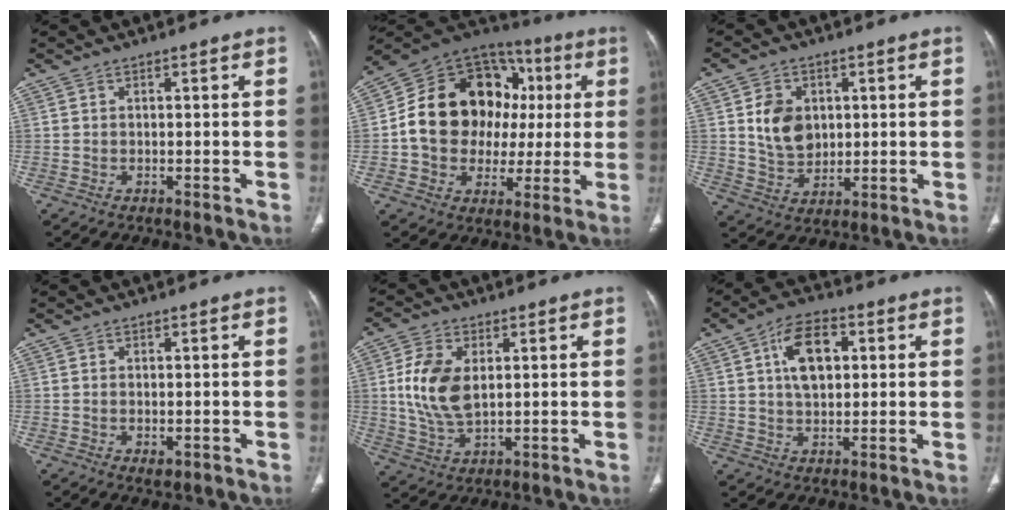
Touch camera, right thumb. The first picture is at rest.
{"total": 23.1, "force": [2.2, 17.9, 14.4], "torque": [-0.192, 0.045, 0.042]}
{"total": 8.8, "force": [1.8, 6.9, 5.1], "torque": [-0.061, -0.014, 0.040]}
{"total": 2.0, "force": [-0.6, 1.2, 1.5], "torque": [-0.024, -0.002, -0.005]}
{"total": 10.5, "force": [1.6, 6.3, 8.2], "torque": [-0.163, -0.008, 0.036]}
{"total": 10.1, "force": [2.7, 6.0, 7.6], "torque": [-0.108, 0.004, 0.041]}